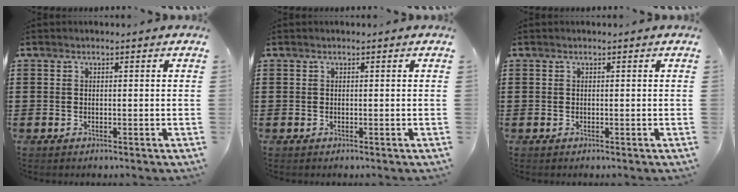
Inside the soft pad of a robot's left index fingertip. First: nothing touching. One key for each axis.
{"total": 0.0}
{"total": 0.0}